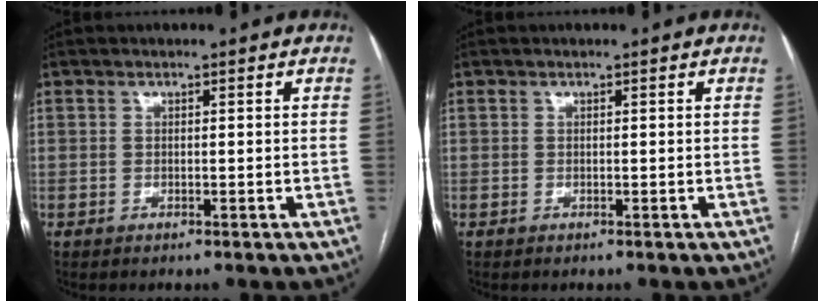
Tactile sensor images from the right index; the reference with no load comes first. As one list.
[{"total": 0.0}]